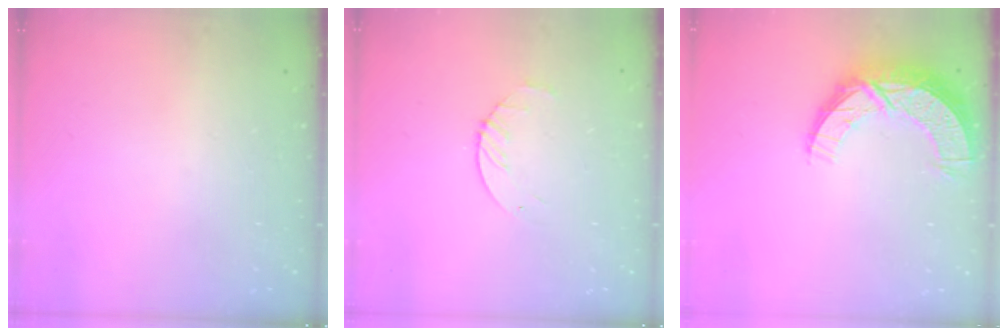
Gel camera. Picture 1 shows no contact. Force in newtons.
{"total": 3.1, "press": 3.1, "slide": 0.4}
{"total": 11.6, "press": 11.6, "slide": 0.7}